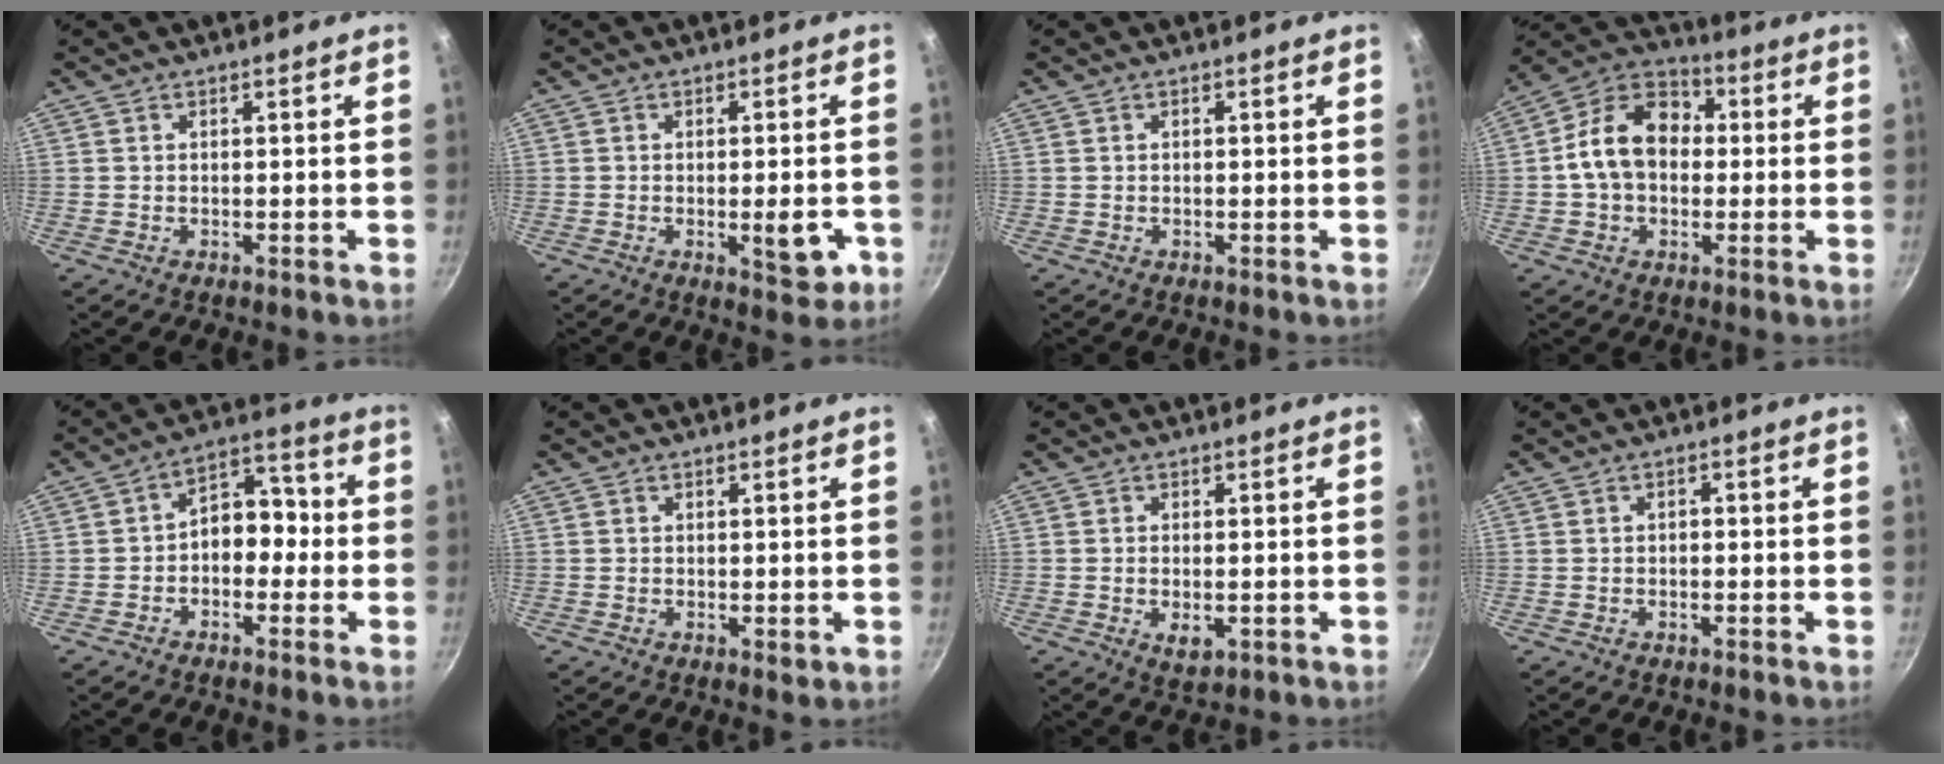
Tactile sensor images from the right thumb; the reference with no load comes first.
{"total": 5.9, "force": [-1.6, 2.3, 5.2], "torque": [-0.050, 0.005, -0.016]}
{"total": 0.0}
{"total": 14.0, "force": [0.4, 10.5, 9.2], "torque": [-0.123, 0.035, -0.012]}
{"total": 8.5, "force": [-1.2, 6.1, 5.9], "torque": [-0.031, 0.039, -0.035]}
{"total": 1.0, "force": [0.2, 0.7, 0.7], "torque": [-0.010, -0.002, 0.003]}
{"total": 3.6, "force": [-0.7, 1.9, 3.0], "torque": [-0.051, -0.011, -0.008]}
{"total": 0.8, "force": [-0.3, 0.5, 0.5], "torque": [-0.008, 0.006, -0.003]}